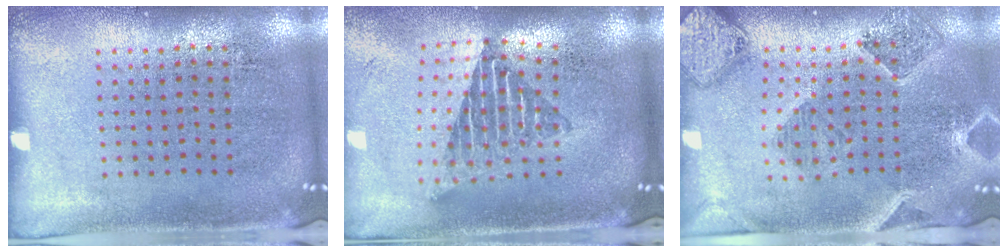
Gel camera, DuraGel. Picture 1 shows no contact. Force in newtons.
{"total": 1.9, "press": 1.5, "slide": 1.2}
{"total": 1.5, "press": 1.4, "slide": 0.4}